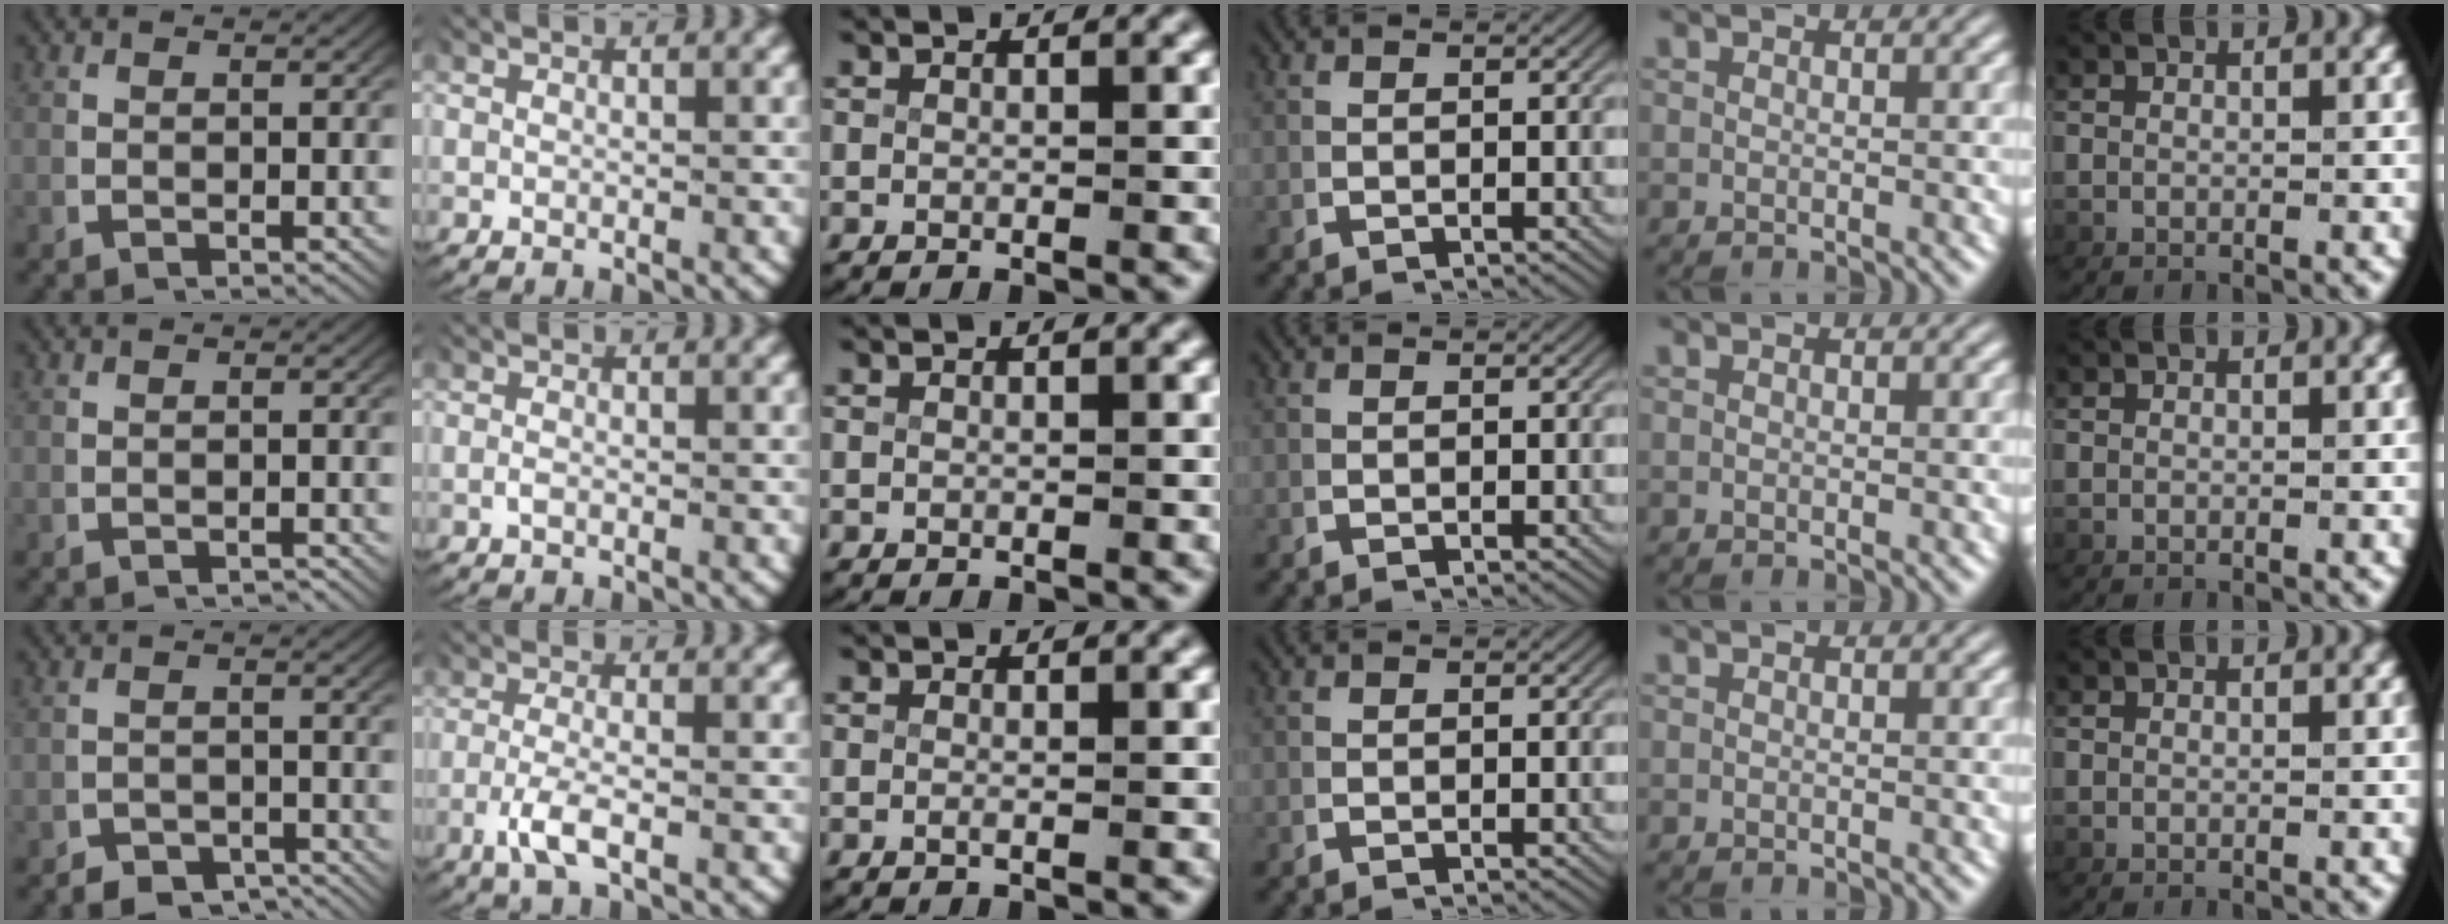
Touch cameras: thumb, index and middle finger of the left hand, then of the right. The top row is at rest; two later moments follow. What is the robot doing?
{"motion": "grasp_and_lifting", "object": "card"}